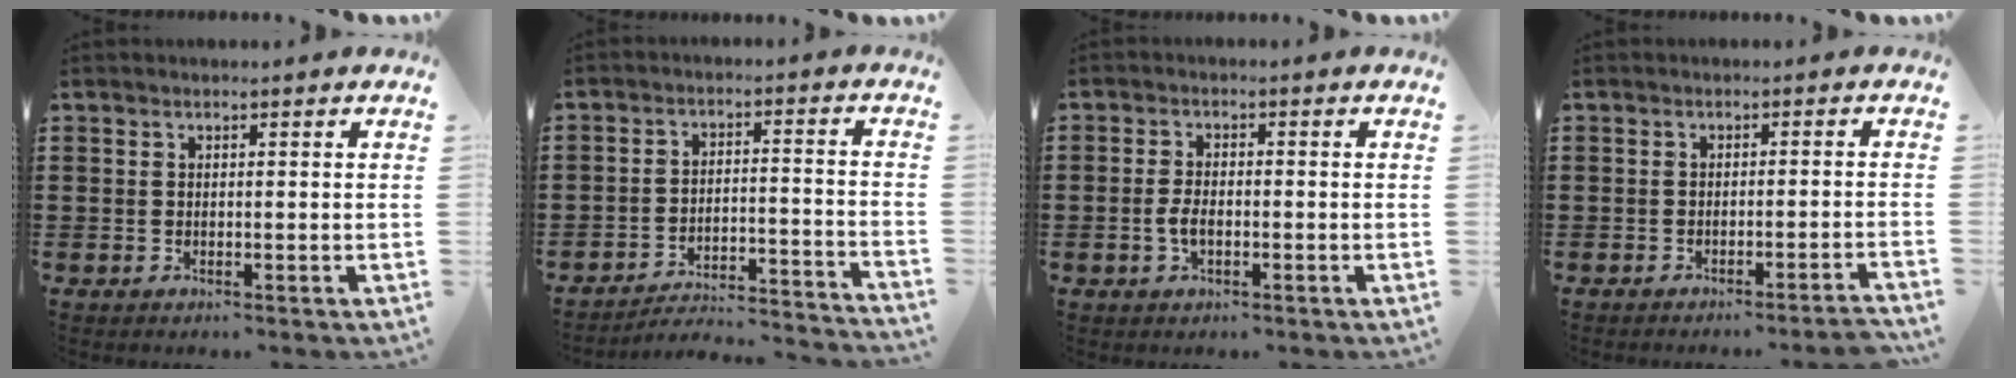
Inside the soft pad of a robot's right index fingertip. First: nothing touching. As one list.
[{"total": 3.0, "force": [-2.9, 0.0, 0.9], "torque": [-0.027, -0.014, -0.065]}, {"total": 2.7, "force": [-0.8, 1.2, 2.4], "torque": [-0.061, -0.007, -0.017]}, {"total": 1.7, "force": [-1.5, -0.4, 0.6], "torque": [-0.010, 0.001, -0.029]}]